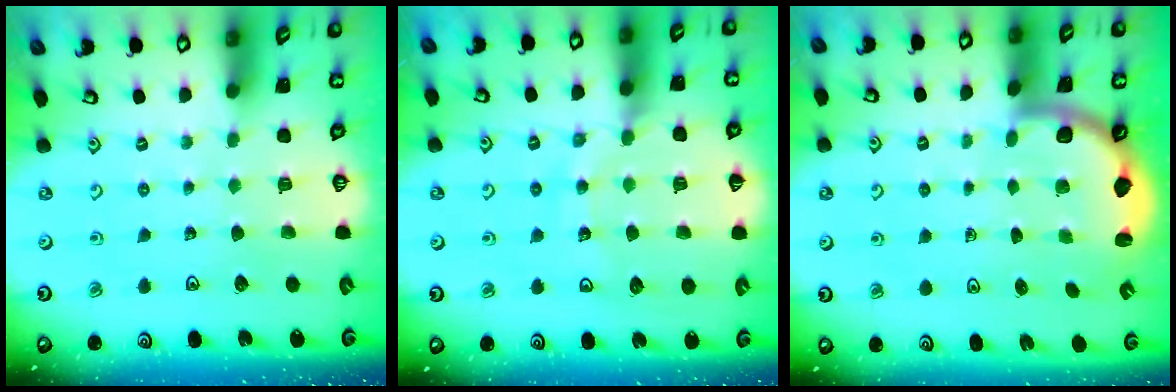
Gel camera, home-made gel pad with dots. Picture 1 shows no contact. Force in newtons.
{"total": 12.1, "press": 12.0, "slide": 1.3}
{"total": 2.6, "press": 2.5, "slide": 0.6}